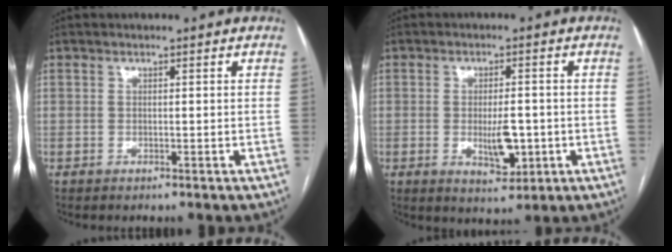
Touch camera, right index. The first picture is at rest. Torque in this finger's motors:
{"motor_torque": [-0.13, 0.06, 0.04, 0.04]}